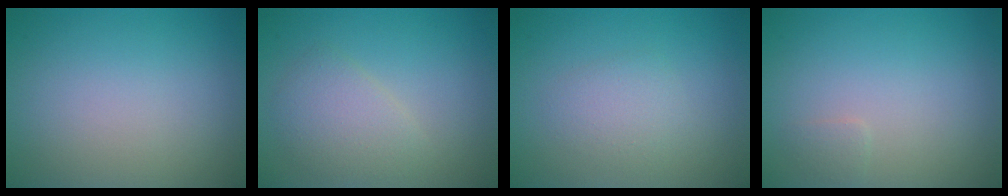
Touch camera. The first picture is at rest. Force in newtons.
{"total": 2.9, "press": 2.9, "slide": 0.1}
{"total": 1.9, "press": 1.9, "slide": 0.0}
{"total": 0.7, "press": 0.7, "slide": 0.0}